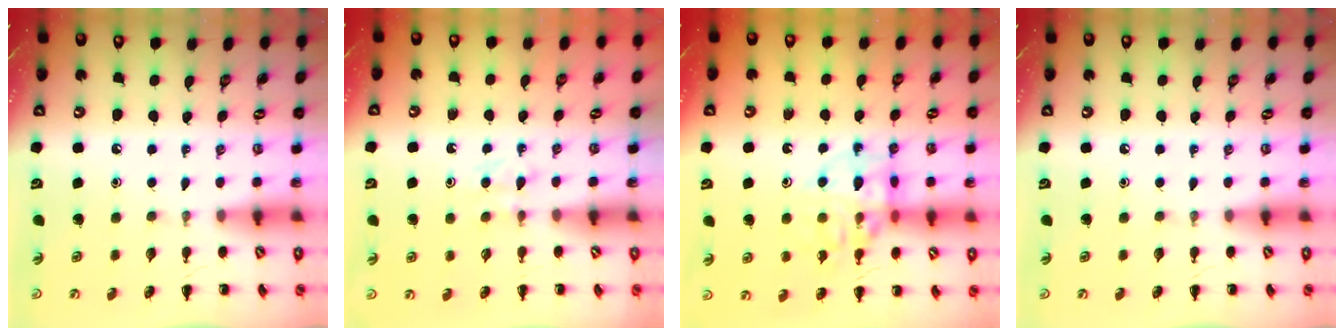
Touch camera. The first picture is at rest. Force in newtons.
{"total": 3.6, "press": 3.4, "slide": 1.1}
{"total": 13.0, "press": 12.9, "slide": 1.9}
{"total": 0.0}